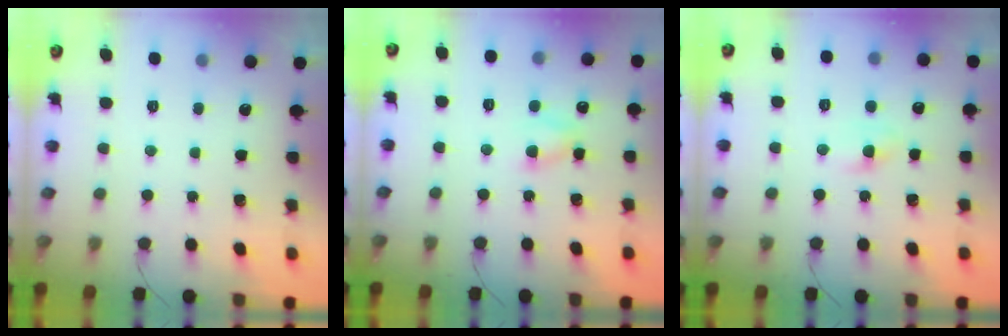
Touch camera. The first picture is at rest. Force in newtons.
{"total": 4.3, "press": 4.0, "slide": 1.4}
{"total": 2.0, "press": 1.8, "slide": 0.9}